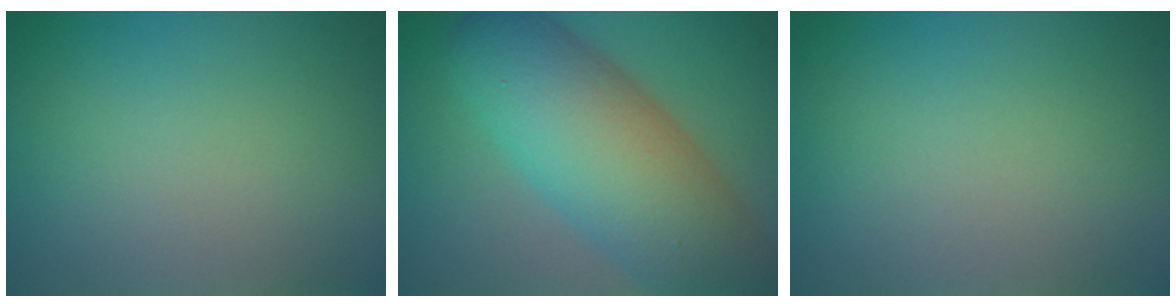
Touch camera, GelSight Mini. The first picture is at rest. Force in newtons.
{"total": 13.2, "press": 13.2, "slide": 0.4}
{"total": 0.0}